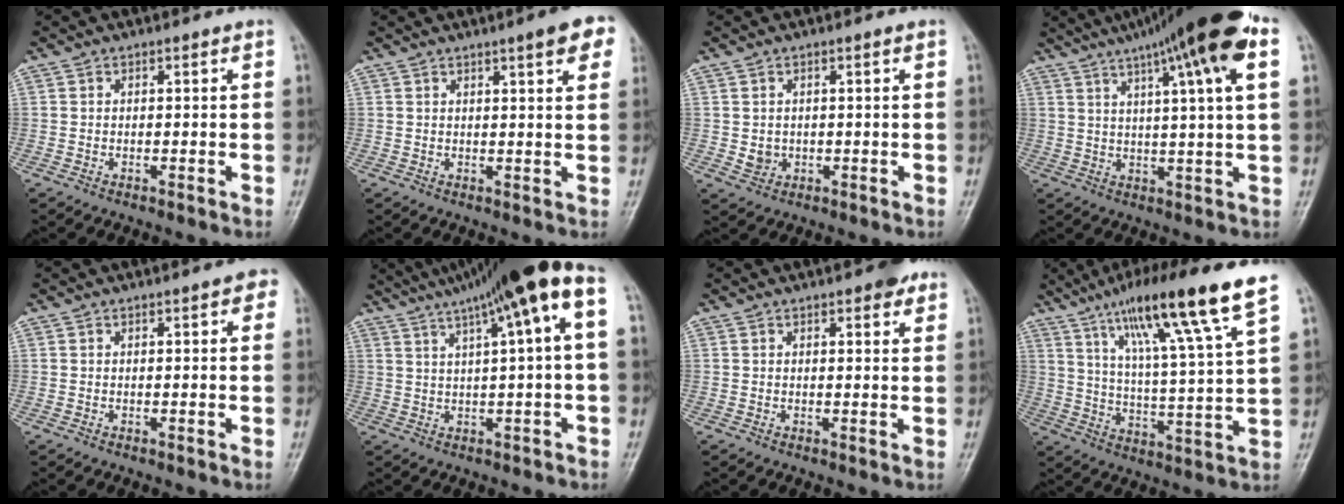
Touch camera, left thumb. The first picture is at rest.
{"total": 7.1, "force": [3.9, 1.3, 5.8], "torque": [-0.059, -0.005, 0.045]}
{"total": 2.3, "force": [0.1, 2.0, 1.0], "torque": [-0.010, -0.001, 0.007]}
{"total": 18.9, "force": [9.5, 2.1, 16.2], "torque": [-0.250, 0.010, 0.134]}
{"total": 2.8, "force": [1.2, 0.9, 2.4], "torque": [-0.019, 0.003, 0.008]}
{"total": 15.9, "force": [6.7, 1.8, 14.3], "torque": [-0.223, 0.035, 0.102]}
{"total": 4.1, "force": [2.5, 1.5, 2.8], "torque": [-0.026, -0.007, 0.027]}
{"total": 18.3, "force": [11.0, 1.7, 14.5], "torque": [-0.229, -0.040, 0.182]}